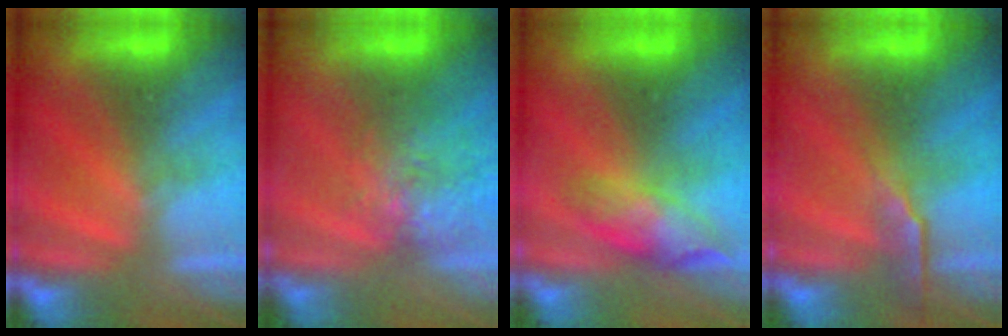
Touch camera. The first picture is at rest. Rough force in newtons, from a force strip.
{"total": 7.3}
{"total": 4.7}
{"total": 2.7}